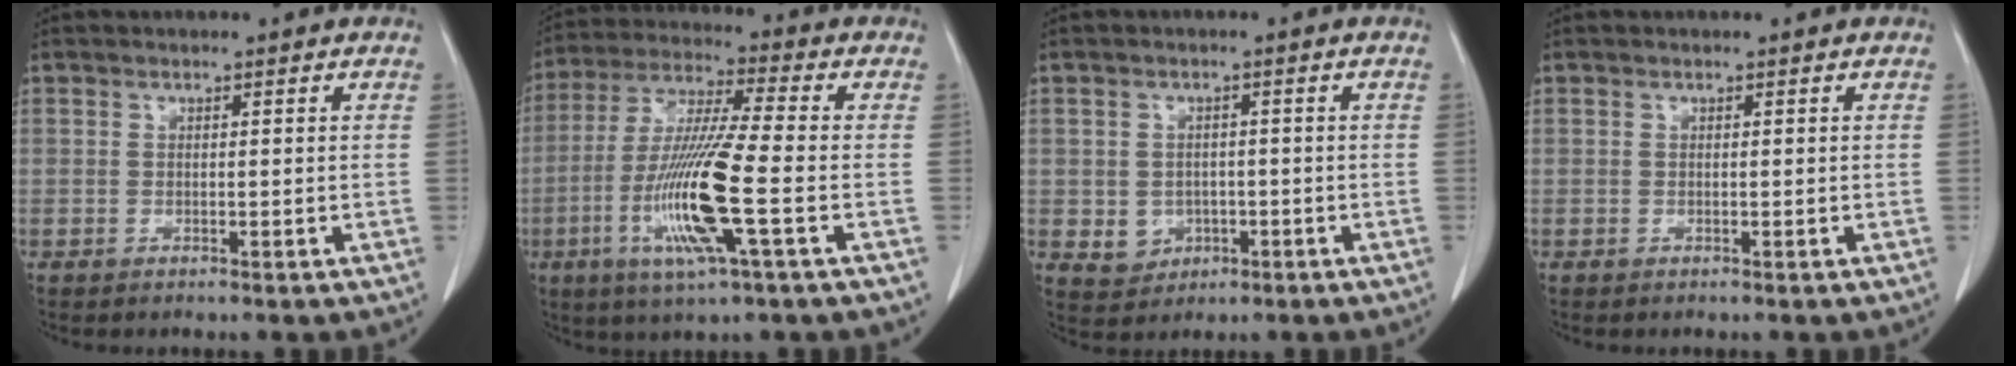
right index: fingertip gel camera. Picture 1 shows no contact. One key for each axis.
{"total": 14.7, "fx": -4.1, "fy": 0.2, "fz": 14.1, "tx": -0.293, "ty": -0.017, "tz": -0.081}
{"total": 4.4, "fx": -0.9, "fy": 4.1, "fz": 1.4, "tx": -0.014, "ty": 0.004, "tz": -0.001}
{"total": 0.0}